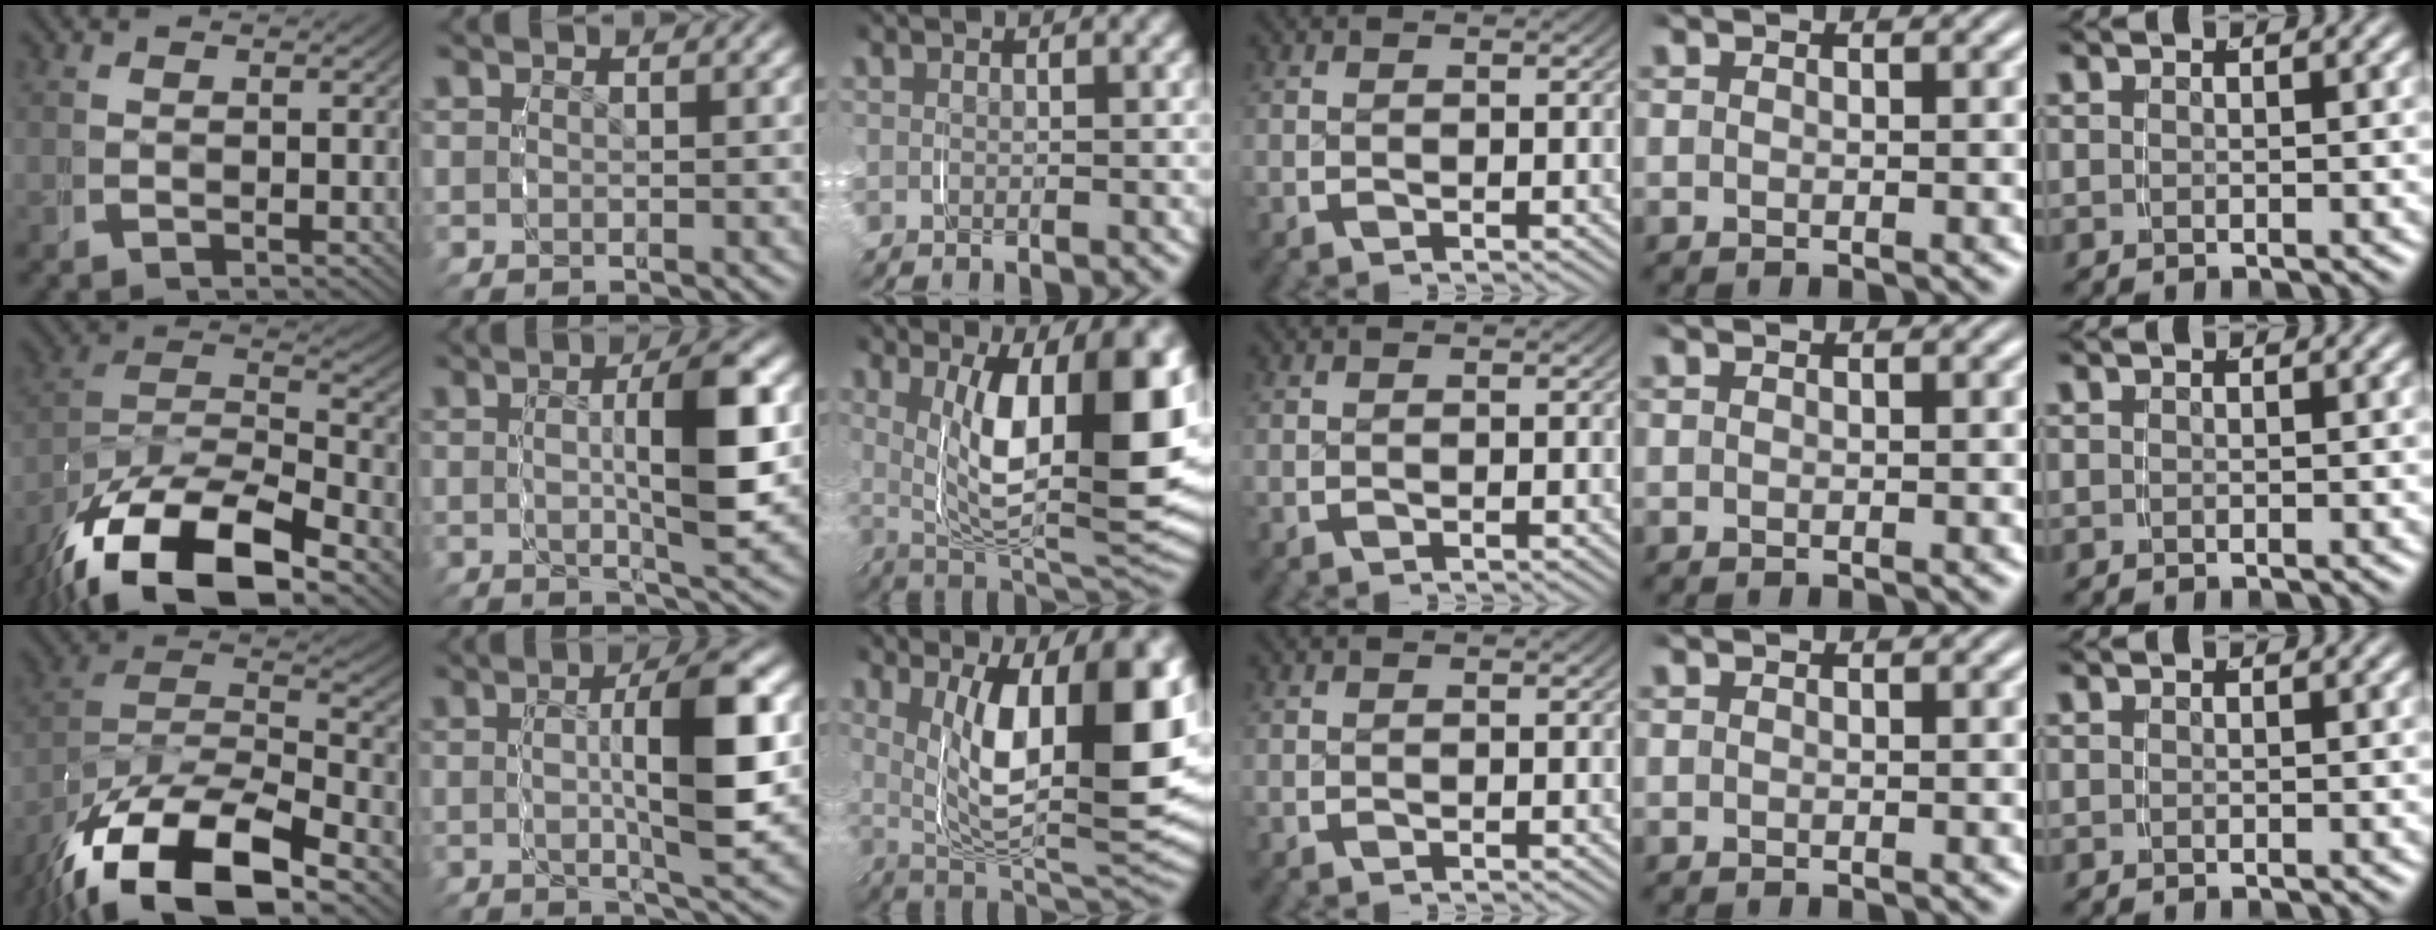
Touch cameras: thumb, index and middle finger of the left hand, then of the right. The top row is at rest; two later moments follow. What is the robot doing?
{"motion": "grasp_and_lifting", "object": "phone"}